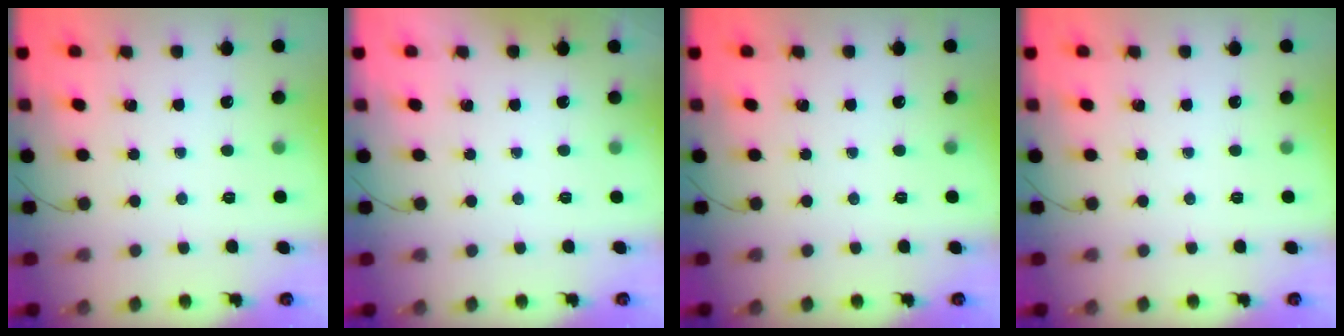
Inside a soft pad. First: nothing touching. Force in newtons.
{"total": 1.9, "press": 1.9, "slide": 0.3}
{"total": 0.0}
{"total": 0.0}